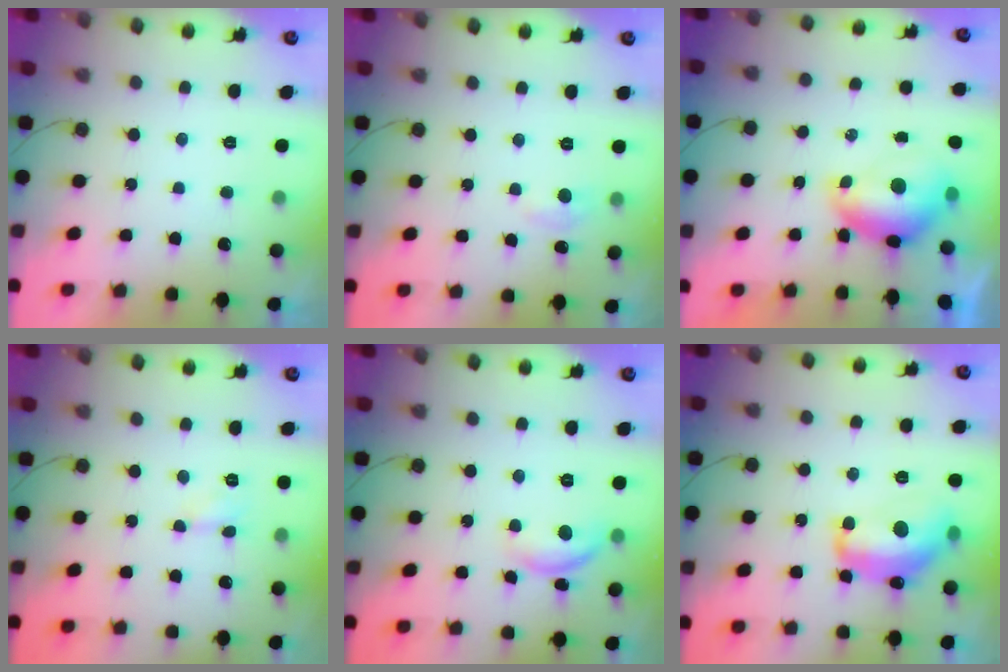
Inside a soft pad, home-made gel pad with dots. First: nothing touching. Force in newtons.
{"total": 4.4, "press": 4.4, "slide": 0.7}
{"total": 7.7, "press": 7.7, "slide": 0.8}
{"total": 2.9, "press": 2.9, "slide": 0.3}
{"total": 9.3, "press": 9.3, "slide": 0.6}
{"total": 15.1, "press": 15.1, "slide": 0.9}